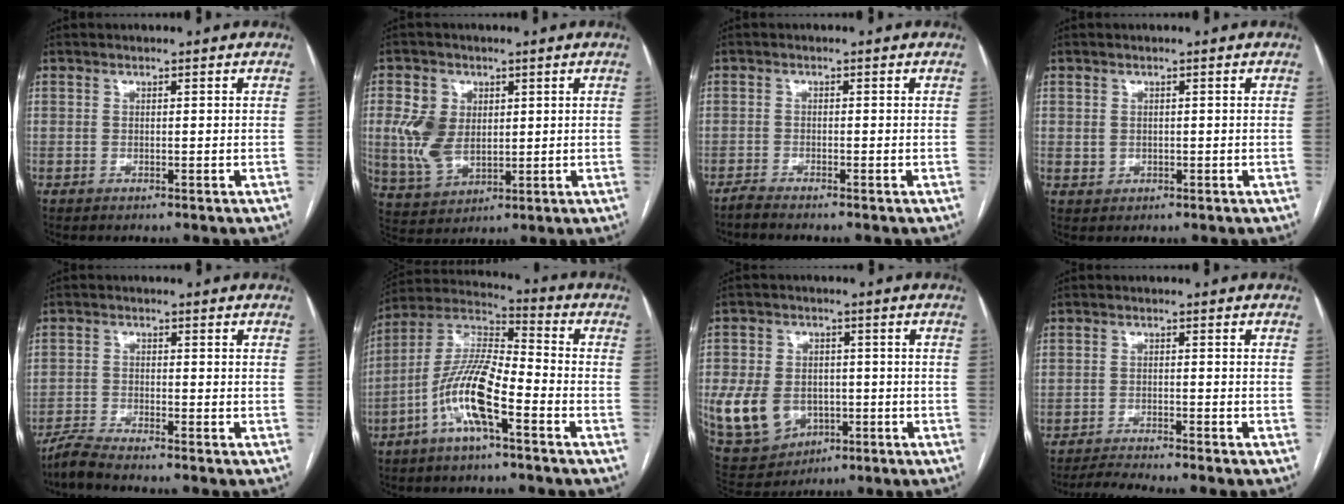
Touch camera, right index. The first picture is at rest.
{"total": 8.4, "force": [1.4, 6.1, 5.7], "torque": [-0.131, 0.010, 0.042]}
{"total": 1.6, "force": [-1.5, -0.3, 0.4], "torque": [-0.012, -0.004, -0.031]}
{"total": 1.4, "force": [-0.1, 1.3, 0.5], "torque": [-0.010, 0.001, 0.006]}
{"total": 3.7, "force": [-3.5, -0.7, 1.0], "torque": [-0.029, -0.018, -0.074]}
{"total": 12.6, "force": [-5.4, 2.8, 11.0], "torque": [-0.225, 0.012, -0.103]}
{"total": 14.6, "force": [-3.2, 11.3, 8.6], "torque": [-0.210, 0.009, -0.032]}
{"total": 5.6, "force": [-5.1, -1.3, 1.9], "torque": [-0.029, -0.018, -0.086]}